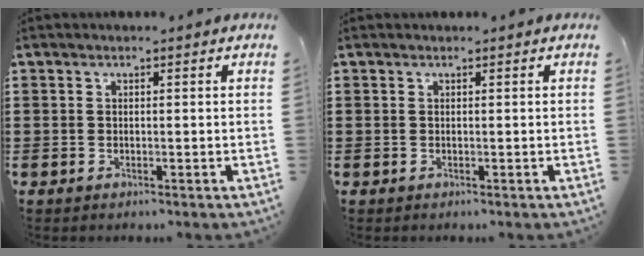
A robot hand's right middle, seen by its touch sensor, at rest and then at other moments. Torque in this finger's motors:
{"motor_torque": [0.15, 0.15, 0.04, 0.00]}